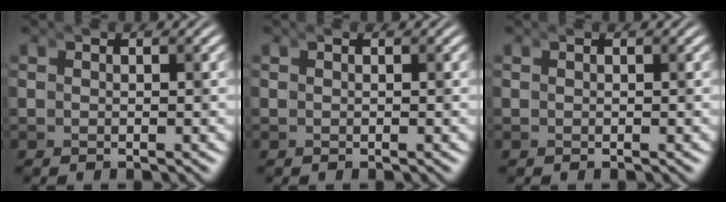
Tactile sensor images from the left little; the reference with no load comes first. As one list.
[{"total": 0.0}, {"total": 0.0}]